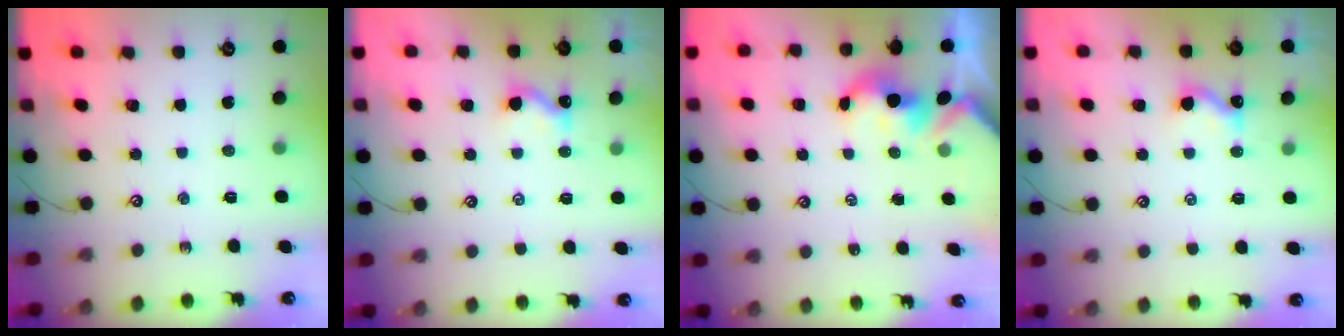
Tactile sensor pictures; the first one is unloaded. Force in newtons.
{"total": 0.0}
{"total": 1.9, "press": 1.9, "slide": 0.2}
{"total": 0.0}